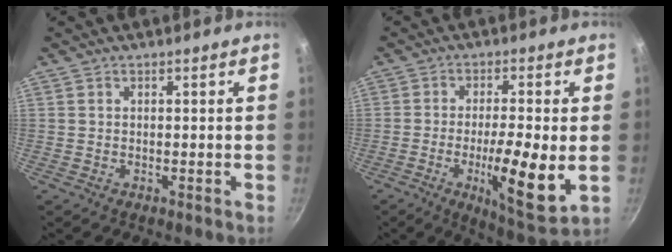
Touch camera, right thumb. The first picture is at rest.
{"total": 12.9, "force": [-2.5, 2.8, 12.3], "torque": [-0.198, -0.004, -0.037]}